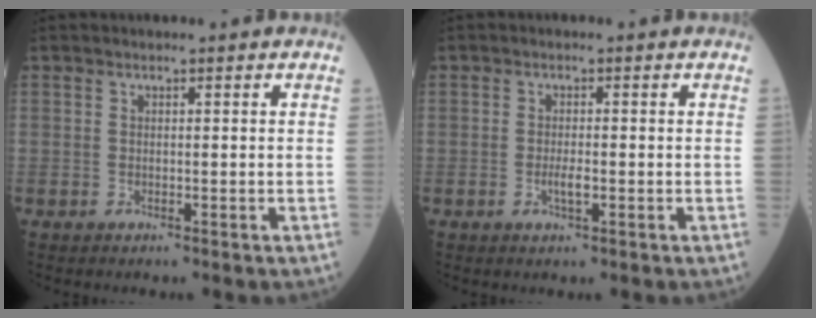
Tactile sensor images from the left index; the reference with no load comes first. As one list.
[{"total": 1.9, "force": [-0.6, 0.5, 1.7], "torque": [-0.034, 0.000, -0.011]}]